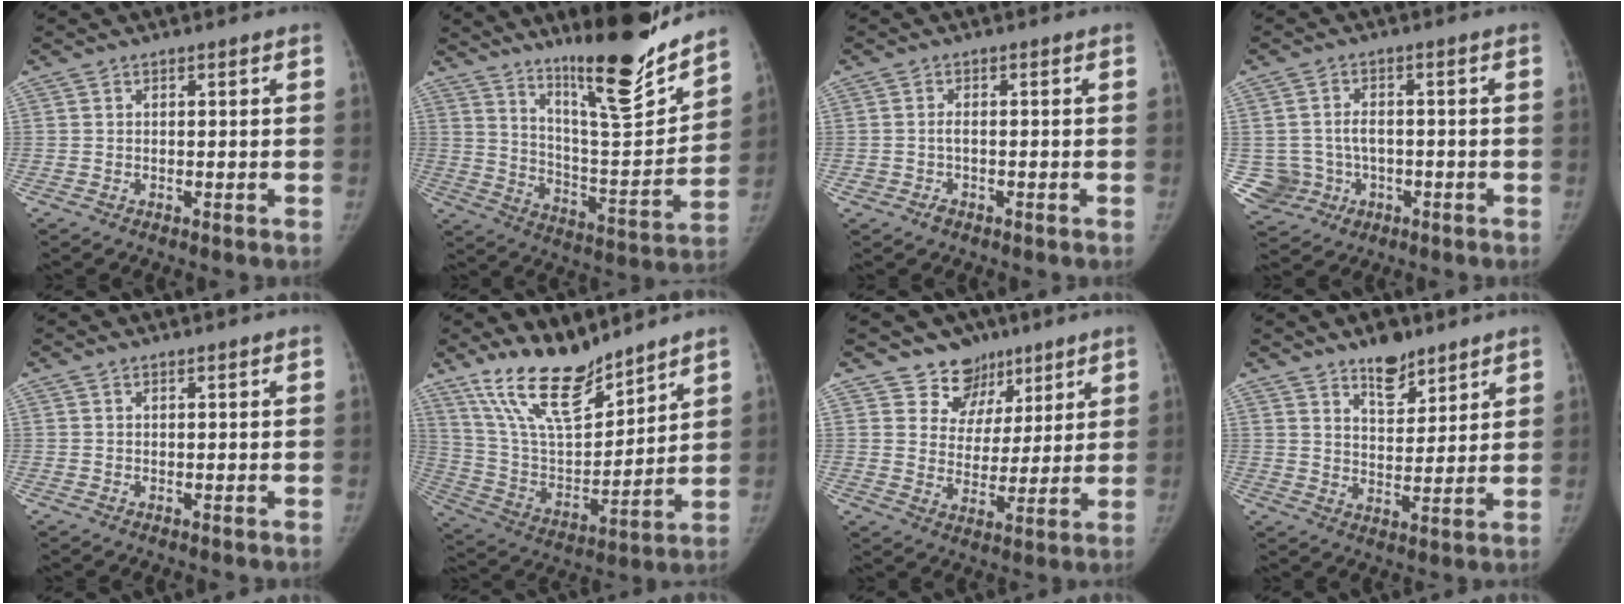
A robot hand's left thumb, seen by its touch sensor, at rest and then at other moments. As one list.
[{"total": 20.2, "force": [15.7, 2.9, 12.4], "torque": [-0.156, -0.115, 0.260]}, {"total": 1.5, "force": [-0.6, 1.0, 0.9], "torque": [-0.015, 0.006, -0.010]}, {"total": 7.4, "force": [-1.3, 7.0, 2.1], "torque": [-0.035, 0.021, -0.007]}, {"total": 0.6, "force": [0.5, 0.2, 0.3], "torque": [-0.008, -0.001, 0.011]}, {"total": 17.4, "force": [13.9, 5.5, 8.8], "torque": [-0.126, -0.080, 0.268]}, {"total": 8.8, "force": [6.2, 6.3, 0.4], "torque": [0.040, -0.042, 0.106]}, {"total": 8.0, "force": [6.0, 3.6, 3.9], "torque": [-0.033, -0.044, 0.101]}]